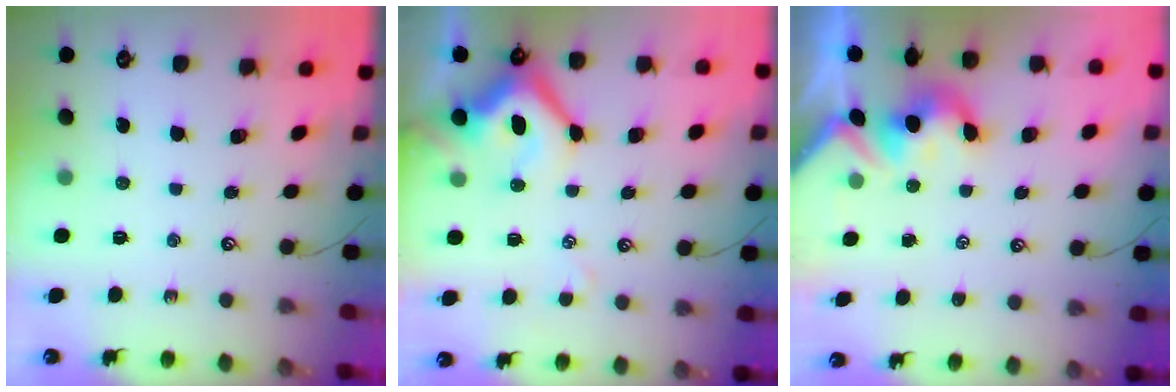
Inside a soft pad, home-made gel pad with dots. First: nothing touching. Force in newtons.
{"total": 8.5, "press": 8.3, "slide": 1.8}
{"total": 2.6, "press": 2.6, "slide": 0.5}